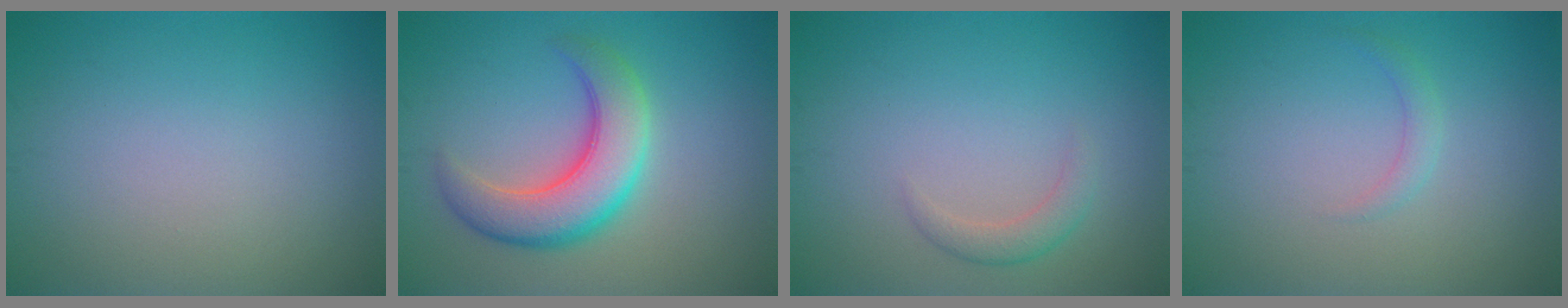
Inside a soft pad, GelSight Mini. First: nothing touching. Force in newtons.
{"total": 6.5, "press": 6.5, "slide": 0.4}
{"total": 1.6, "press": 1.6, "slide": 0.1}
{"total": 1.1, "press": 1.1, "slide": 0.1}